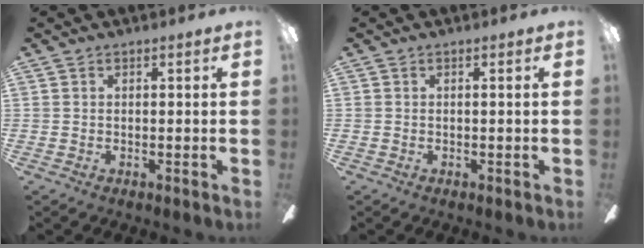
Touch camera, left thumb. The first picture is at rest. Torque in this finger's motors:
{"motor_torque": [-0.38, -0.16, -0.04, 0.23, 0.06]}